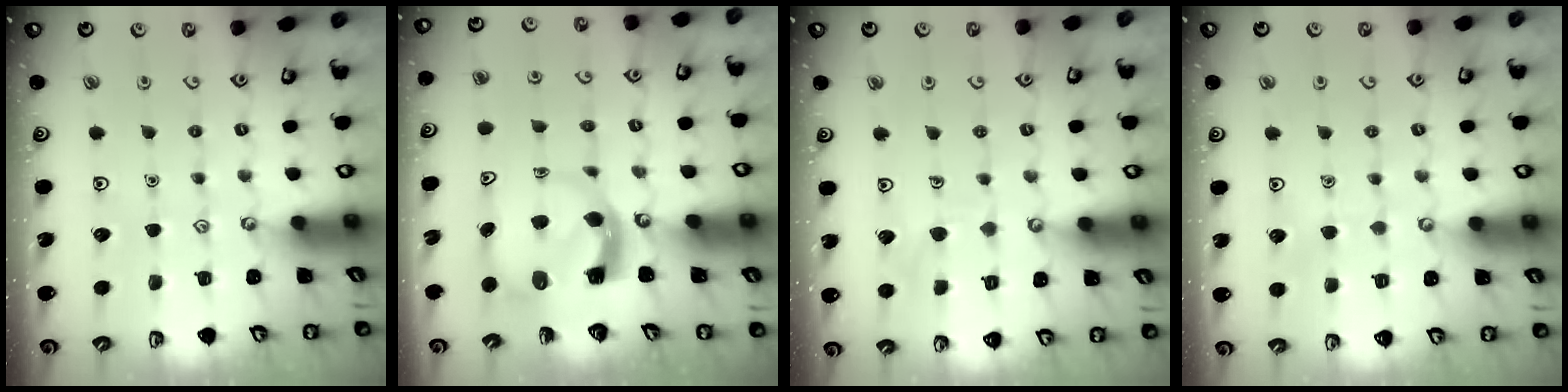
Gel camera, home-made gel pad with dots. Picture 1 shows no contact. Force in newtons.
{"total": 3.9, "press": 3.9, "slide": 0.6}
{"total": 5.4, "press": 5.4, "slide": 0.3}
{"total": 2.4, "press": 2.4, "slide": 0.2}